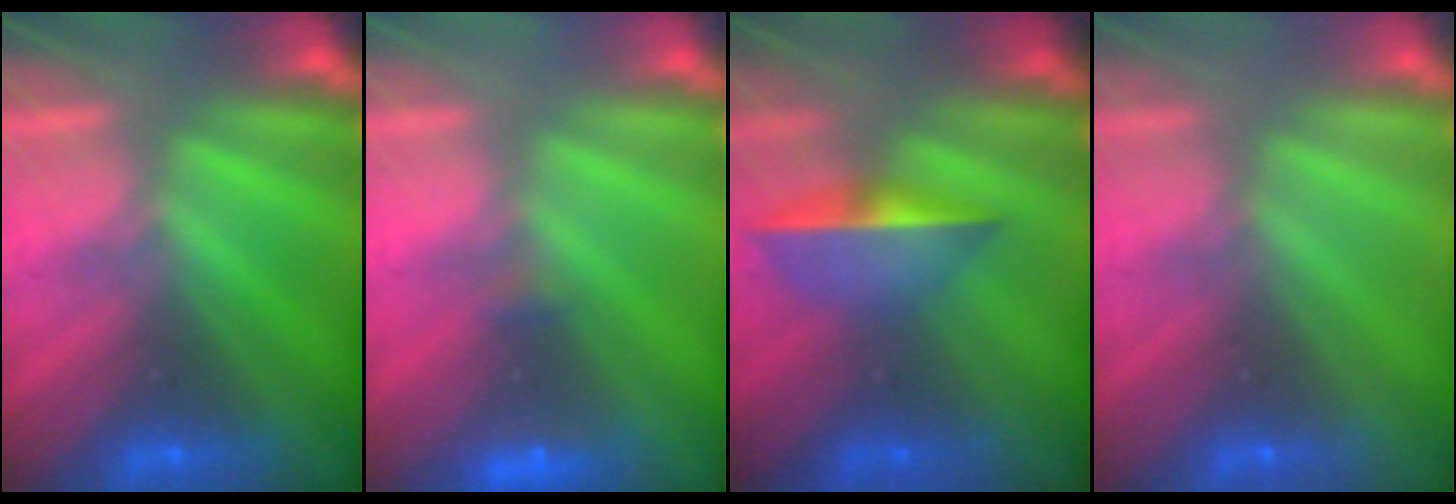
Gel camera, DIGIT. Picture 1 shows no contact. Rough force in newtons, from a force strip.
{"total": 1.7}
{"total": 1.7}
{"total": 2.9}